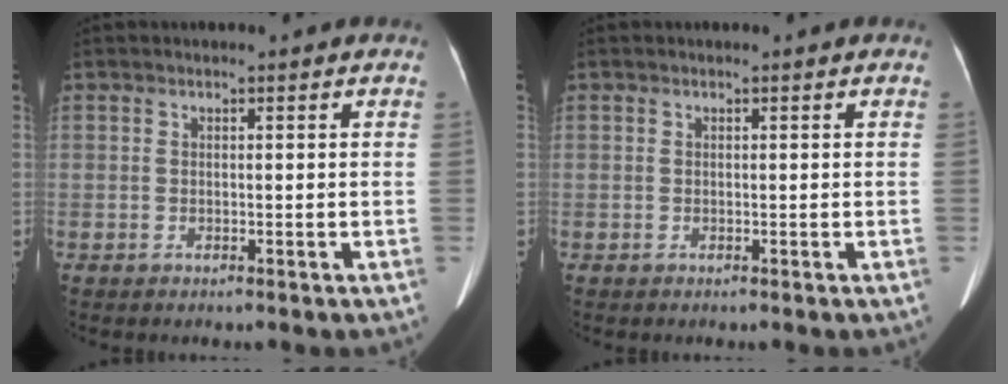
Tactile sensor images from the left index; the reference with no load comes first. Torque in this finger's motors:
{"motor_torque": [0.00, 0.00, 0.00, 0.00]}